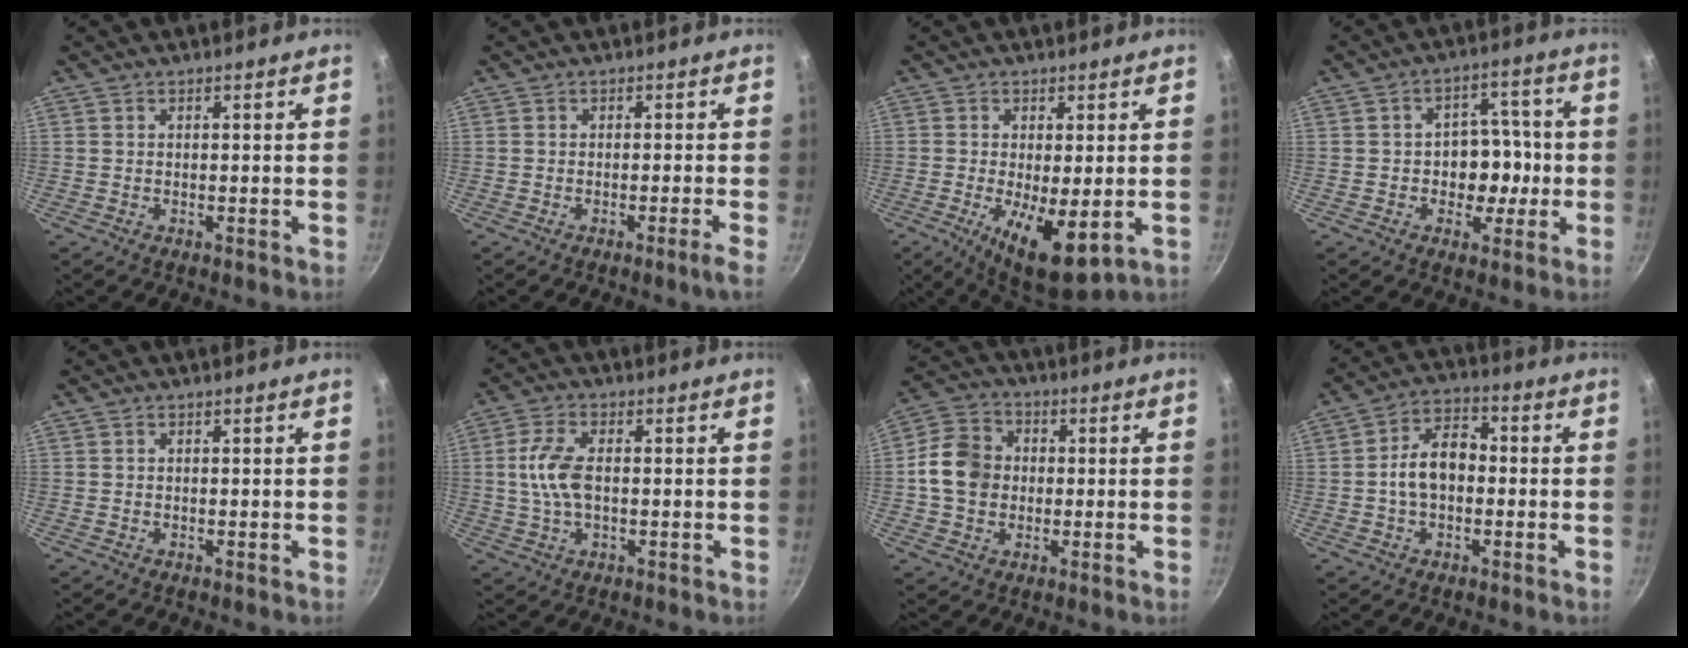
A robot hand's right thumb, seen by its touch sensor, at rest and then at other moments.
{"total": 2.1, "force": [-1.1, -0.5, 1.7], "torque": [-0.038, 0.007, -0.019]}
{"total": 10.2, "force": [-2.0, 3.6, 9.4], "torque": [-0.149, -0.013, -0.021]}
{"total": 8.6, "force": [-1.3, 6.7, 5.3], "torque": [-0.014, 0.018, -0.021]}
{"total": 0.0}
{"total": 7.5, "force": [0.2, 3.8, 6.4], "torque": [-0.132, 0.009, 0.000]}
{"total": 10.2, "force": [-0.1, 8.5, 5.6], "torque": [-0.079, 0.016, -0.018]}
{"total": 9.1, "force": [-0.7, 6.0, 6.8], "torque": [-0.093, 0.031, -0.023]}